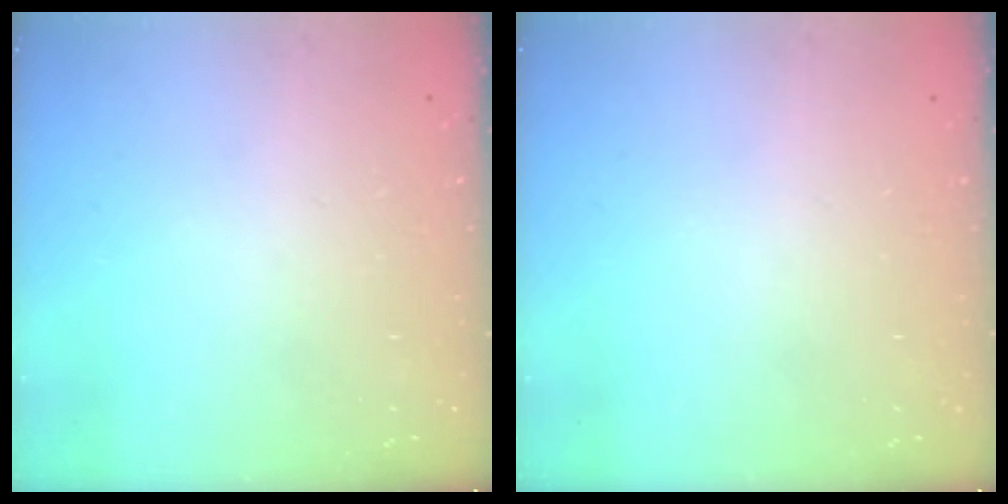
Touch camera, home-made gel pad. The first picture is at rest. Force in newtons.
{"total": 0.0}